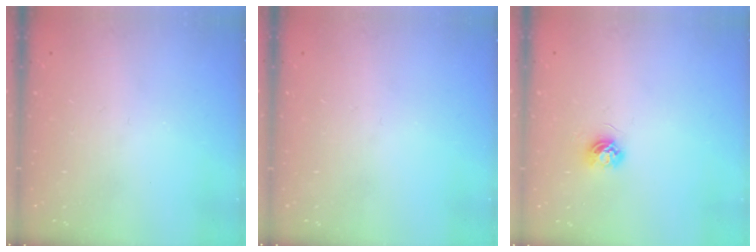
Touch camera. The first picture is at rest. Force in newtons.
{"total": 0.0}
{"total": 4.2, "press": 4.2, "slide": 0.4}